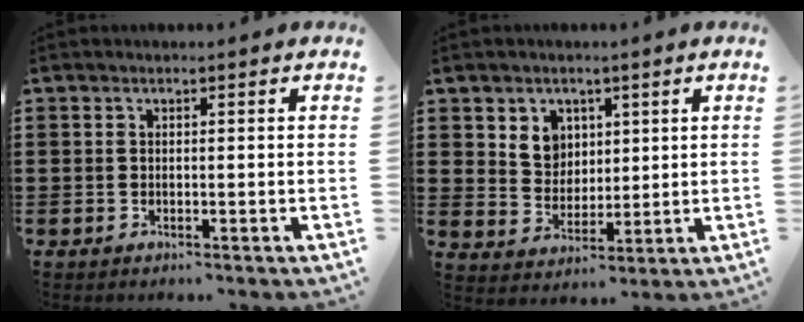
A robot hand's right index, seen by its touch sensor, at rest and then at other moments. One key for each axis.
{"total": 5.3, "fx": 2.4, "fy": 4.5, "fz": 1.2, "tx": -0.039, "ty": 0.011, "tz": 0.042}